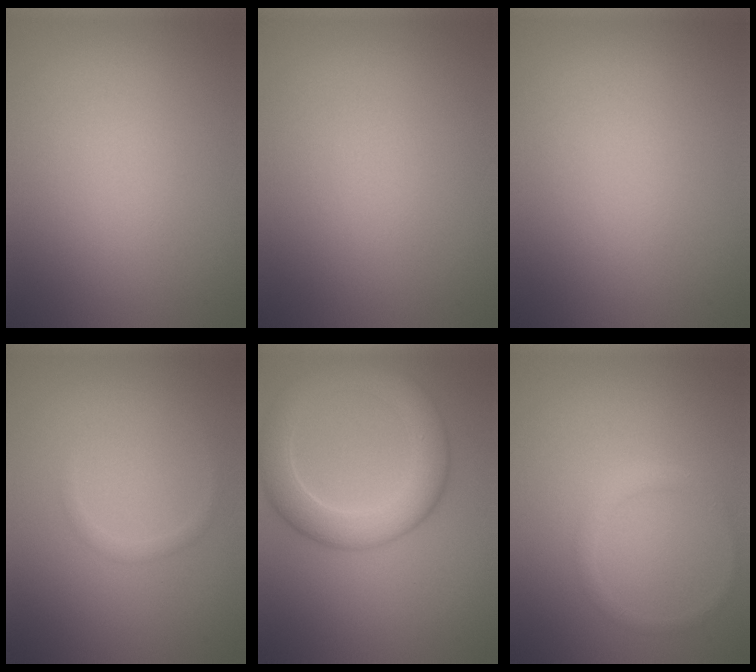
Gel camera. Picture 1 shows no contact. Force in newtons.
{"total": 0.0}
{"total": 0.0}
{"total": 0.8, "press": 0.8, "slide": 0.0}
{"total": 6.6, "press": 6.6, "slide": 0.3}
{"total": 1.3, "press": 1.3, "slide": 0.0}